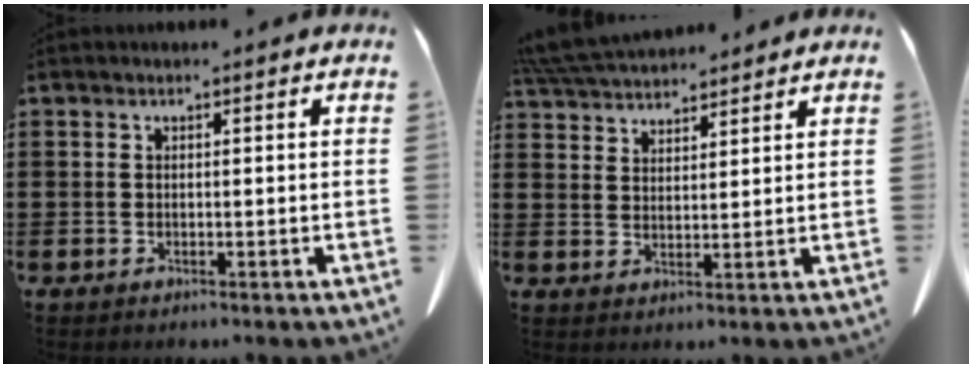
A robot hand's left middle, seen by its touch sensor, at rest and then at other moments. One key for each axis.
{"total": 6.1, "fx": 5.8, "fy": 1.0, "fz": 1.3, "tx": -0.045, "ty": -0.015, "tz": 0.111}